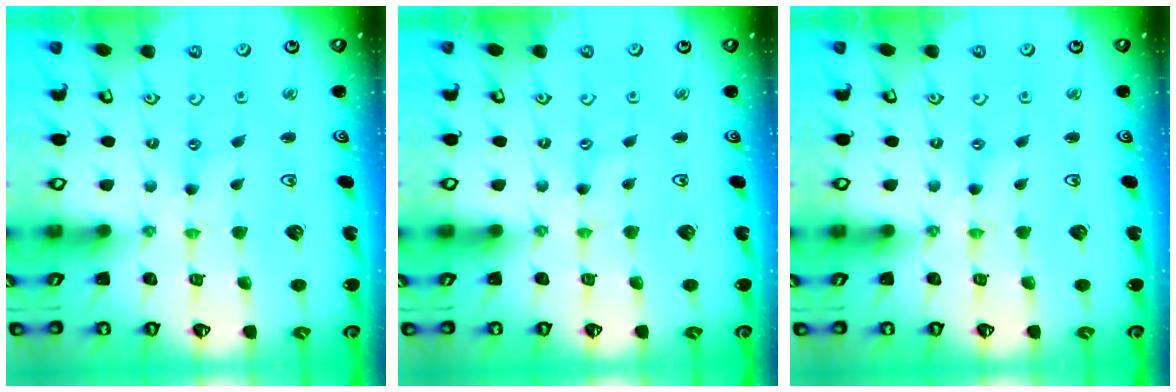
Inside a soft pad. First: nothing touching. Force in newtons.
{"total": 1.1, "press": 1.0, "slide": 0.1}
{"total": 0.0}